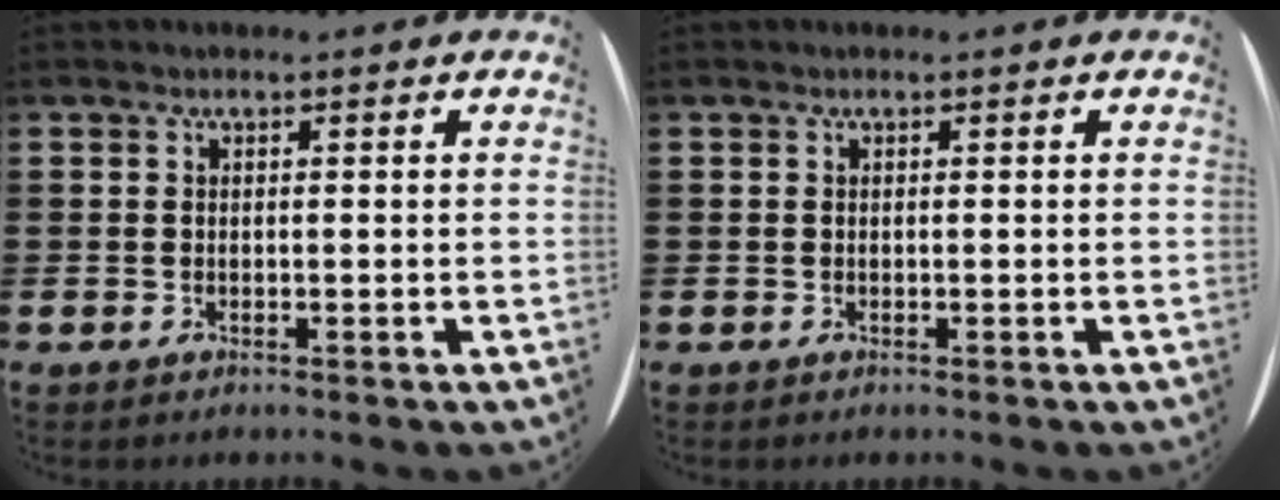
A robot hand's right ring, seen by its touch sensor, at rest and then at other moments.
{"total": 0.0}